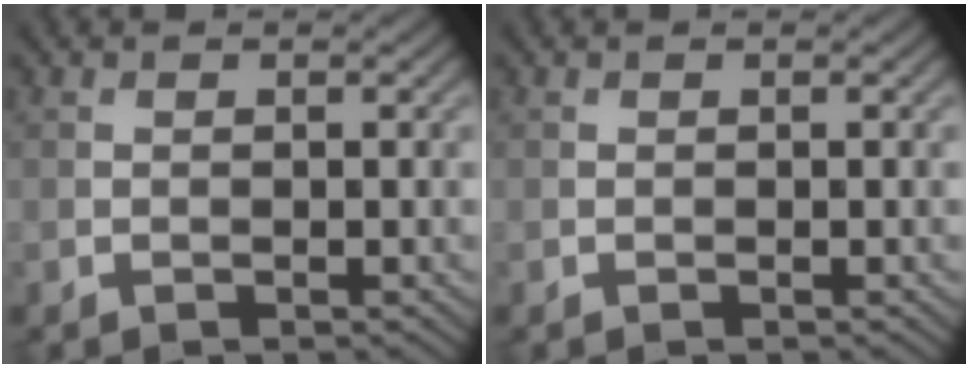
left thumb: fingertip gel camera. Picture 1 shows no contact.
{"total": 0.0}